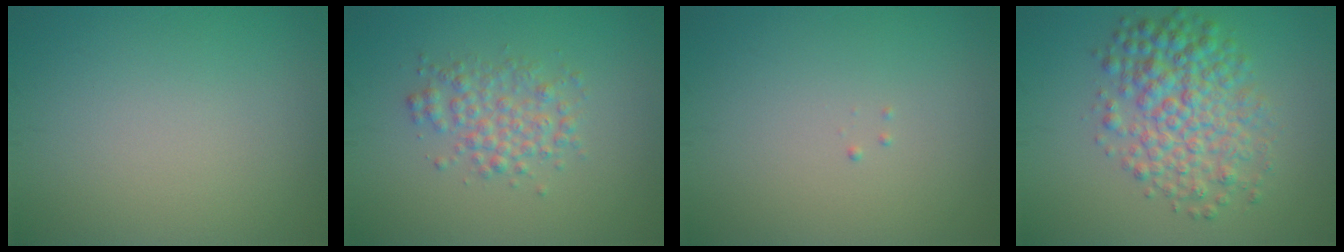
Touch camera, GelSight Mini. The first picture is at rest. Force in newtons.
{"total": 2.7, "press": 2.7, "slide": 0.0}
{"total": 0.0}
{"total": 6.0, "press": 6.0, "slide": 0.0}